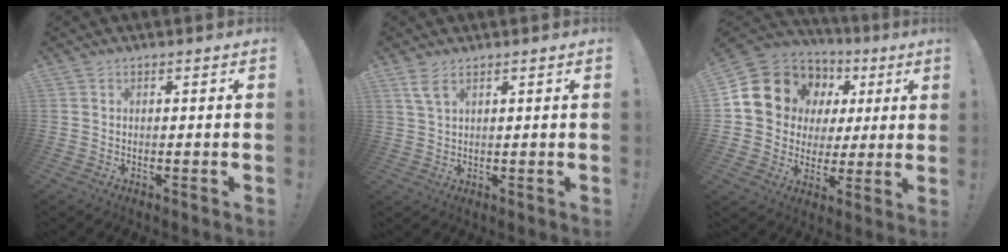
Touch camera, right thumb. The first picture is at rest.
{"total": 4.2, "force": [2.5, 1.5, 3.0], "torque": [-0.058, -0.006, 0.046]}
{"total": 14.0, "force": [6.5, 11.5, 4.8], "torque": [-0.068, -0.041, 0.141]}